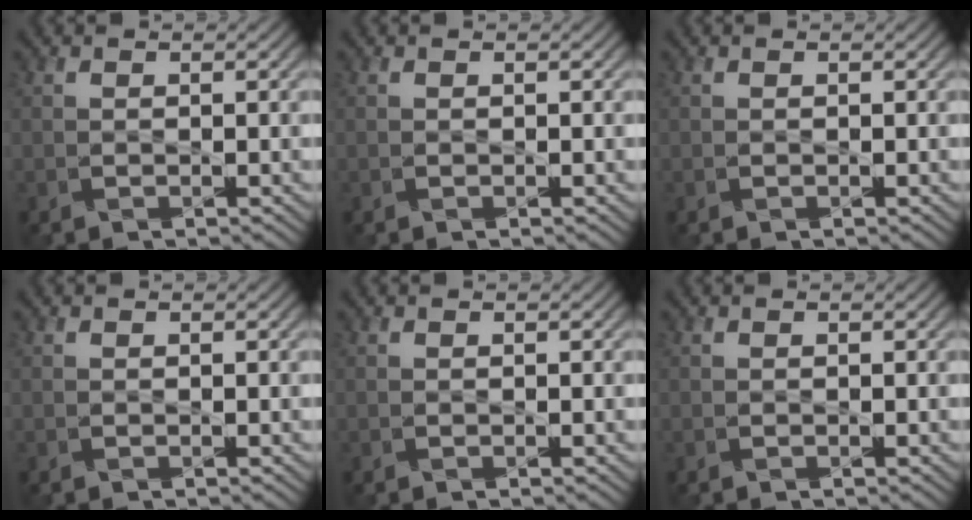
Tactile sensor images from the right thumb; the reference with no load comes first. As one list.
[{"total": 0.0}, {"total": 0.0}, {"total": 0.0}, {"total": 0.0}, {"total": 0.0}]